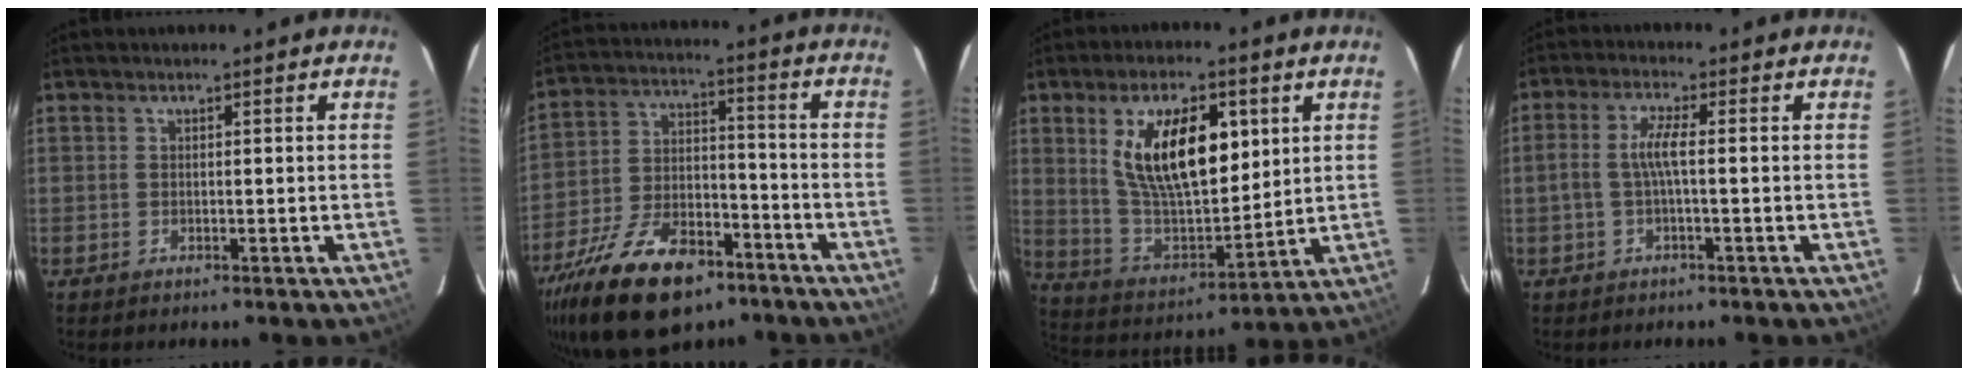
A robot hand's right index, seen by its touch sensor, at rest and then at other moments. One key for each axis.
{"total": 21.7, "fx": -14.0, "fy": 10.7, "fz": 12.7, "tx": -0.261, "ty": -0.013, "tz": -0.227}
{"total": 18.3, "fx": 6.1, "fy": 8.4, "fz": 15.1, "tx": -0.269, "ty": 0.003, "tz": 0.122}
{"total": 4.0, "fx": -0.6, "fy": 0.3, "fz": 3.9, "tx": -0.083, "ty": 0.006, "tz": -0.010}